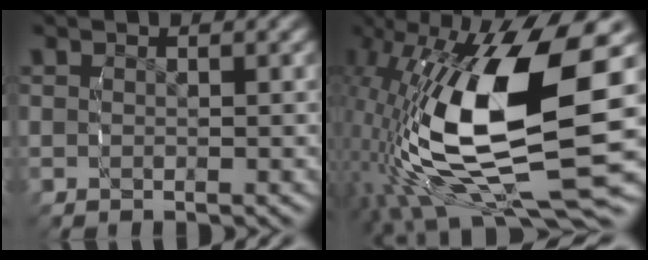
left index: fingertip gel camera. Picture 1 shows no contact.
{"total": 16.0, "force": [-2.1, 6.9, 14.3], "torque": [-0.266, -0.019, -0.008]}